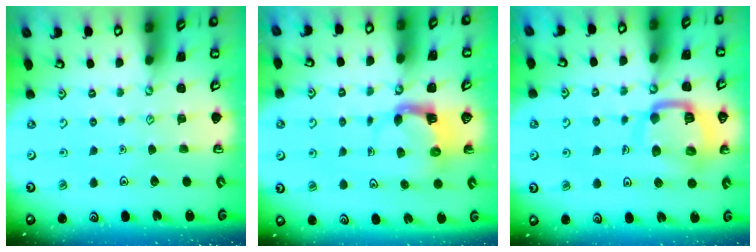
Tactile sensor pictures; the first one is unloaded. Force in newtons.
{"total": 3.9, "press": 3.8, "slide": 0.6}
{"total": 14.2, "press": 14.1, "slide": 1.5}